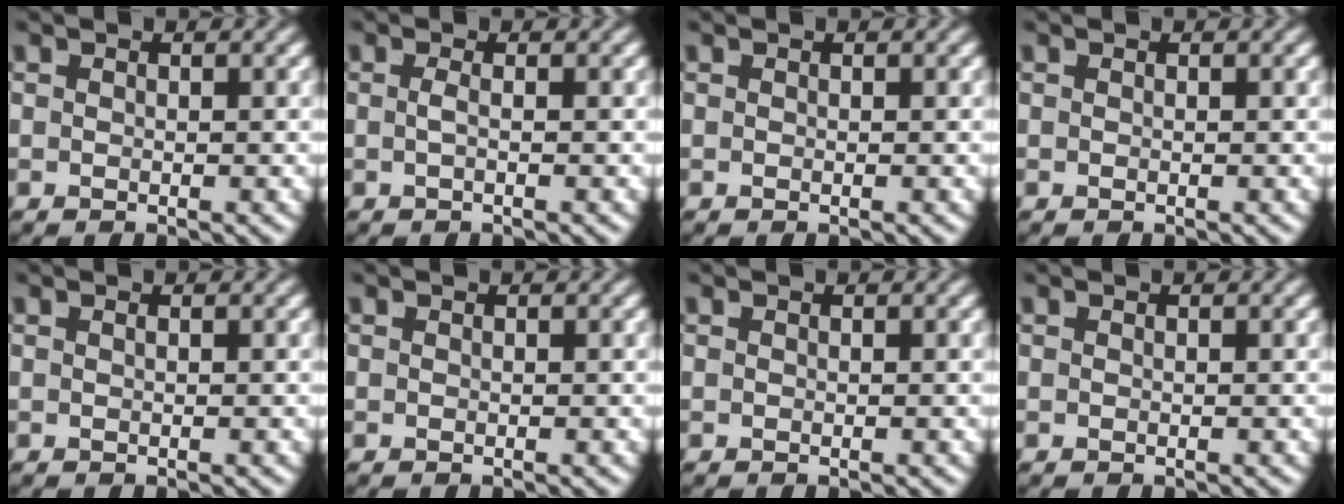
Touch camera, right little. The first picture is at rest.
{"total": 1.1, "force": [-0.5, -0.8, 0.5], "torque": [-0.012, -0.006, -0.005]}
{"total": 0.0}
{"total": 0.0}
{"total": 0.0}
{"total": 0.0}
{"total": 0.0}
{"total": 0.0}